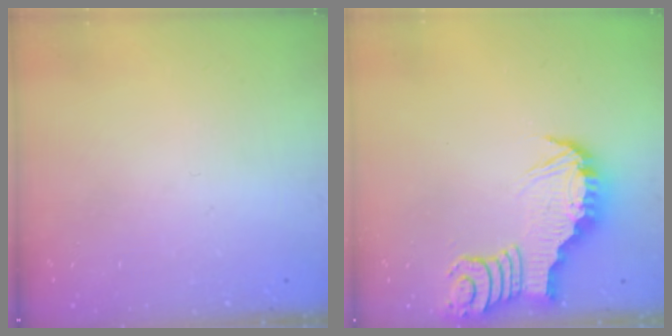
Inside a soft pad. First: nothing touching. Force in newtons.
{"total": 3.6, "press": 3.6, "slide": 0.2}